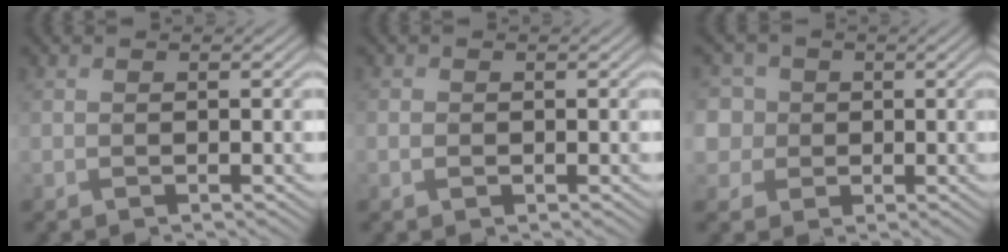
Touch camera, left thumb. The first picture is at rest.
{"total": 1.1, "force": [-0.2, 0.9, 0.5], "torque": [-0.013, -0.003, -0.006]}
{"total": 7.3, "force": [1.9, 6.6, 2.6], "torque": [-0.090, 0.024, 0.021]}